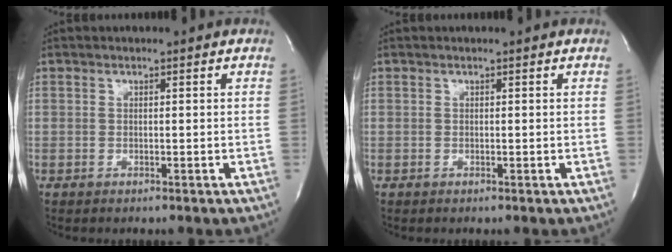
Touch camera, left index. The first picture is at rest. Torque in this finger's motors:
{"motor_torque": [0.00, 0.00, 0.00, 0.00]}